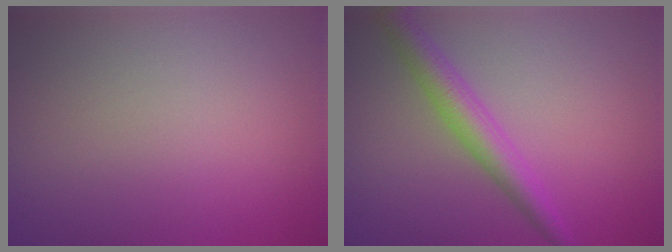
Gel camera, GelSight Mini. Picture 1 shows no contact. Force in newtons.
{"total": 3.7, "press": 3.7, "slide": 0.1}